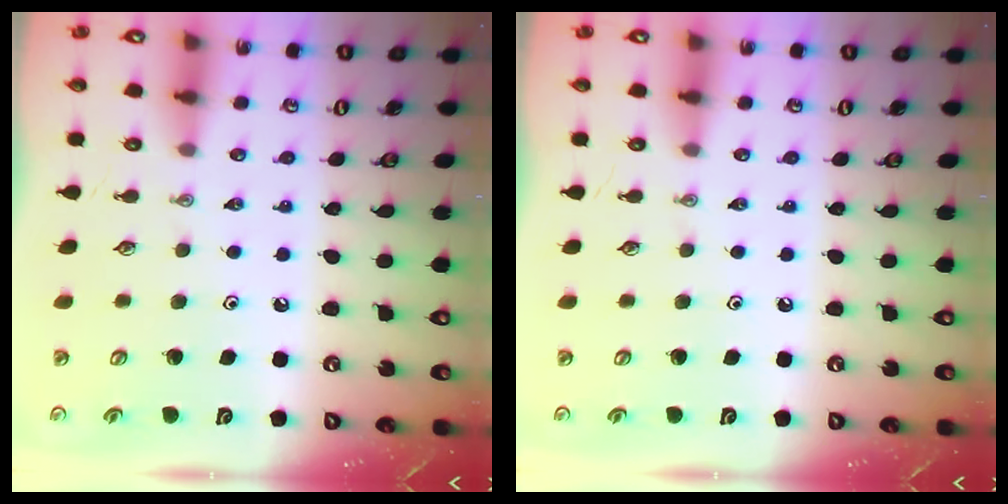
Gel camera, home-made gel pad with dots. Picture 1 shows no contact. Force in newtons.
{"total": 0.0}